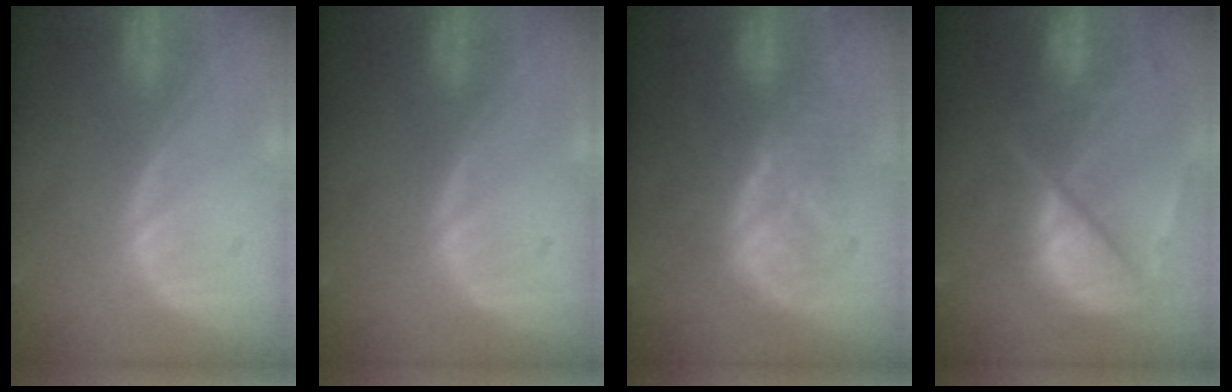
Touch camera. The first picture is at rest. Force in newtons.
{"total": 0.0}
{"total": 8.0, "press": 7.8, "slide": 1.5}
{"total": 10.9, "press": 9.0, "slide": 6.2}